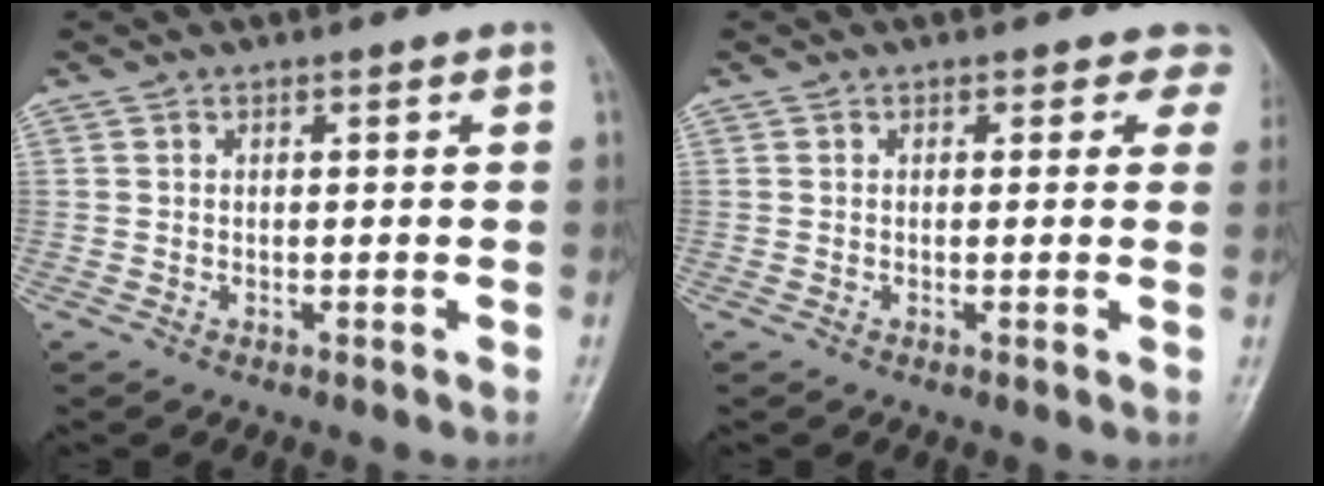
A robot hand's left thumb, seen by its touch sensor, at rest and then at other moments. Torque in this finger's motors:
{"motor_torque": [0.05, 0.11, -0.07, -0.04, 0.02]}